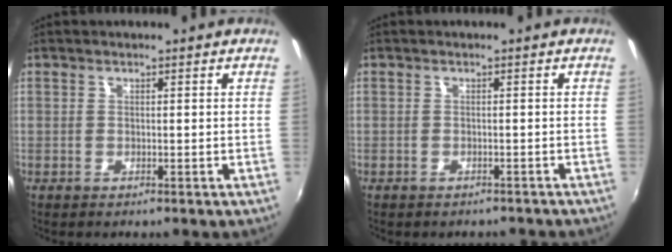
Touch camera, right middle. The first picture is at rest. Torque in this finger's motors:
{"motor_torque": [1.03, -1.11, 0.41, 0.12]}